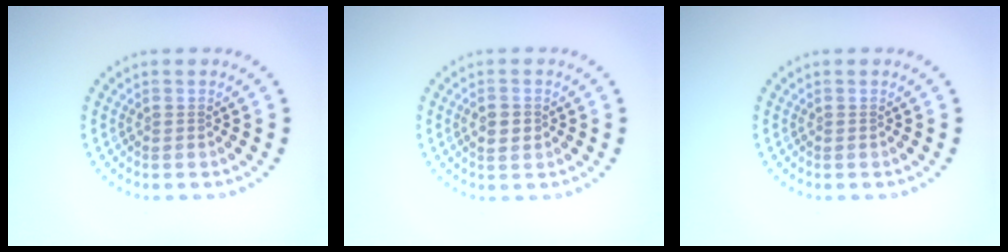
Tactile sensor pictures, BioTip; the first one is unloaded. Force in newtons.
{"total": 1.6, "press": 1.6, "slide": 0.1}
{"total": 0.0}